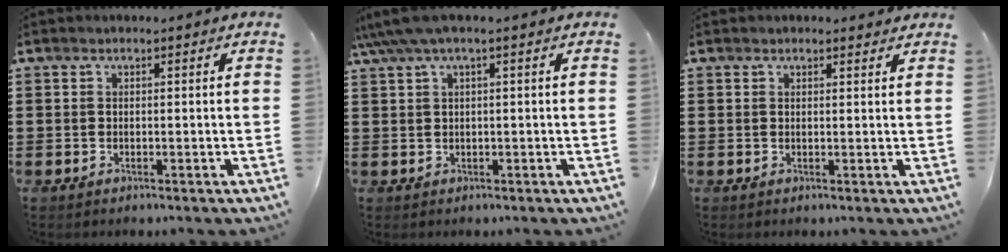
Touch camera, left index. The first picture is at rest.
{"total": 2.8, "force": [0.9, 0.2, 2.6], "torque": [-0.065, -0.005, 0.010]}
{"total": 1.3, "force": [1.2, 0.4, 0.2], "torque": [-0.007, 0.004, 0.023]}